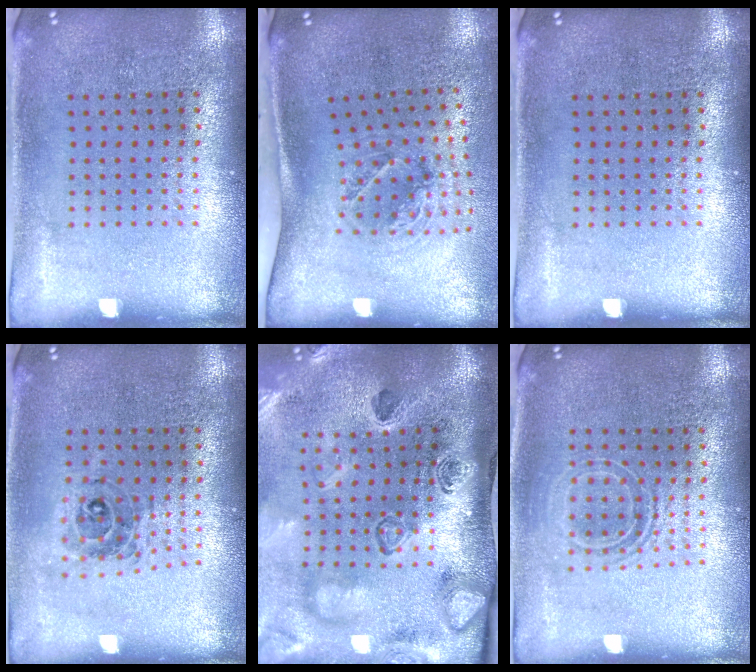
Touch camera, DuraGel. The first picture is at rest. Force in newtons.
{"total": 1.4, "press": 1.2, "slide": 0.8}
{"total": 0.0}
{"total": 0.7, "press": 0.7, "slide": 0.0}
{"total": 4.6, "press": 3.1, "slide": 3.3}
{"total": 1.5, "press": 1.2, "slide": 0.9}